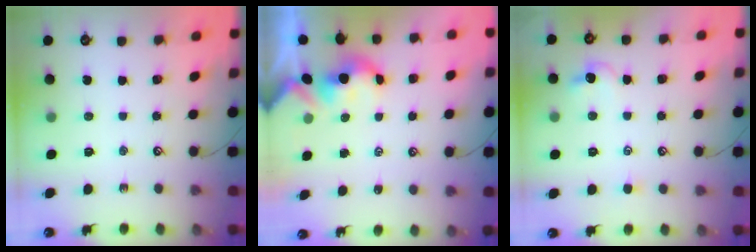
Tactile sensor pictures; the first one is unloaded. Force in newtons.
{"total": 1.7, "press": 1.7, "slide": 0.2}
{"total": 1.5, "press": 1.4, "slide": 0.6}